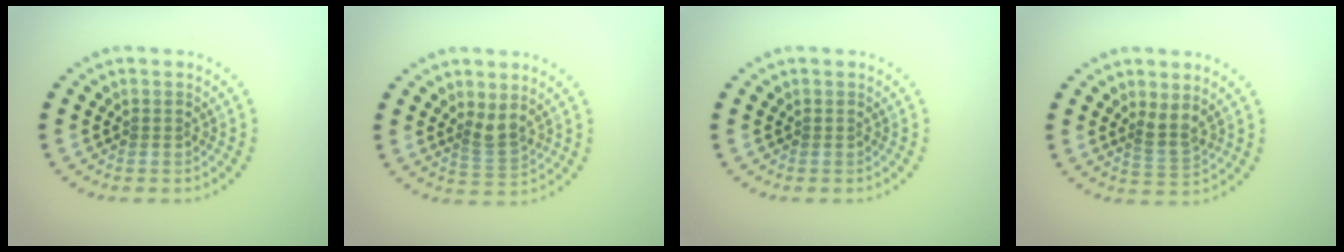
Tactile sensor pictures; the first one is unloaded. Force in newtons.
{"total": 2.2, "press": 1.7, "slide": 1.4}
{"total": 0.0}
{"total": 2.2, "press": 1.7, "slide": 1.3}